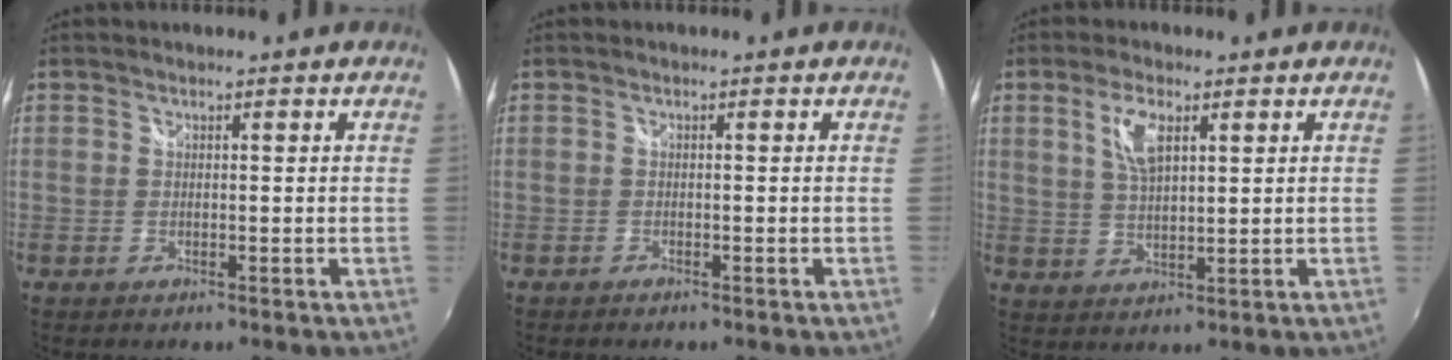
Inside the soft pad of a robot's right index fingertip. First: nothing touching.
{"total": 0.7, "force": [-0.6, 0.2, 0.2], "torque": [-0.007, -0.003, -0.013]}
{"total": 6.0, "force": [2.6, 2.4, 4.9], "torque": [-0.092, 0.004, 0.051]}